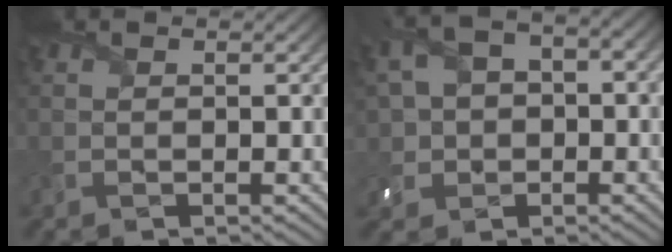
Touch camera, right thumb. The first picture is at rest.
{"total": 7.2, "force": [-0.1, 5.9, 4.2], "torque": [-0.110, -0.005, -0.002]}